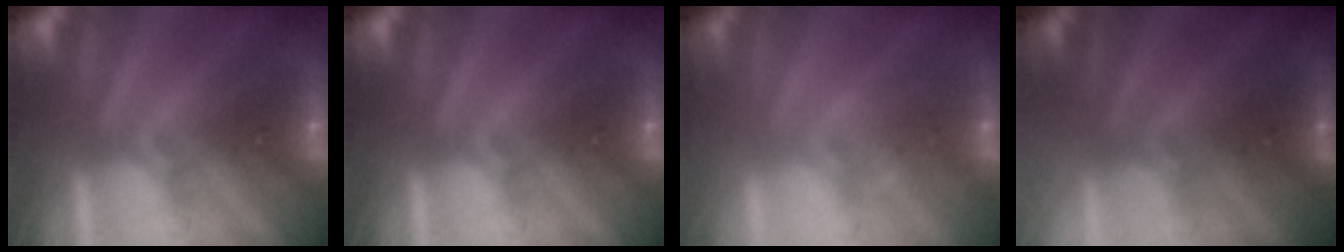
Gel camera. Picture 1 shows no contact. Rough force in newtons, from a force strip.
{"total": 0.0}
{"total": 2.2}
{"total": 2.6}